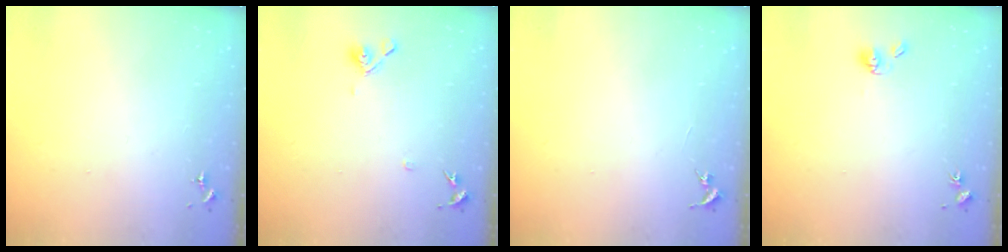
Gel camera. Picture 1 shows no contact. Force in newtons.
{"total": 7.5, "press": 7.3, "slide": 1.6}
{"total": 0.0}
{"total": 6.0, "press": 5.6, "slide": 2.1}